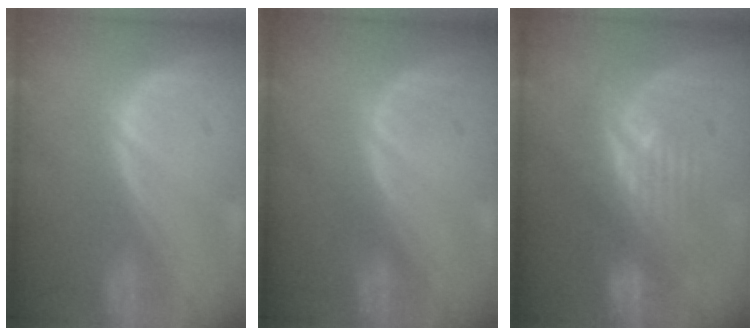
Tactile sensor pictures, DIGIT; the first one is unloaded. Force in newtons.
{"total": 0.0}
{"total": 7.9, "press": 7.5, "slide": 2.5}